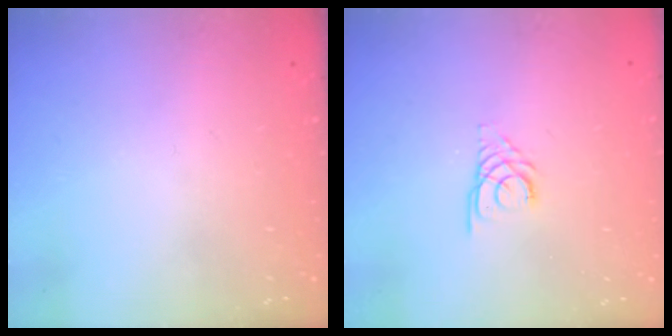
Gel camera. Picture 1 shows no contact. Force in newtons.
{"total": 2.7, "press": 2.7, "slide": 0.3}